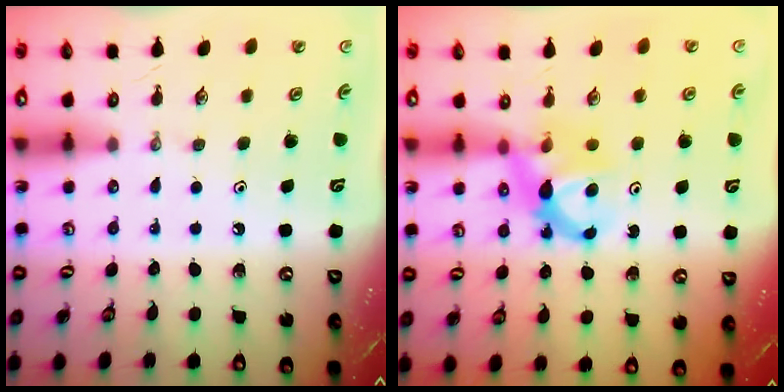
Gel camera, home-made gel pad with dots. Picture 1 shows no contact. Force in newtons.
{"total": 6.7, "press": 6.7, "slide": 0.4}